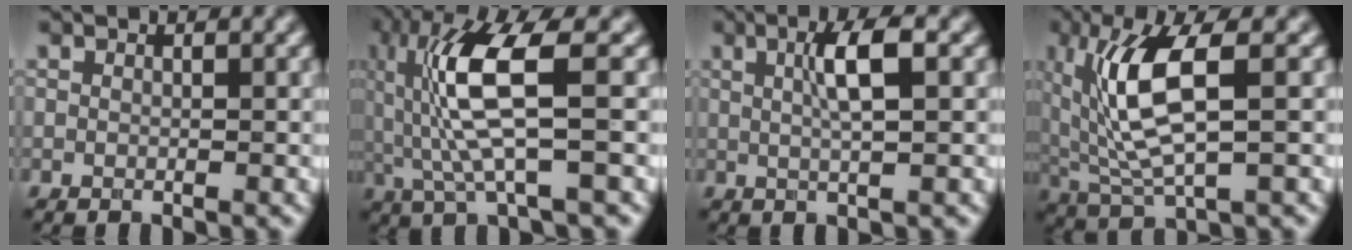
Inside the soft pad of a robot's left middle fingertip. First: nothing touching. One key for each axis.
{"total": 8.1, "fx": 0.7, "fy": 2.0, "fz": 7.8, "tx": -0.171, "ty": -0.001, "tz": 0.023}
{"total": 3.8, "fx": 0.7, "fy": 0.8, "fz": 3.7, "tx": -0.063, "ty": 0.010, "tz": 0.011}
{"total": 8.0, "fx": 1.5, "fy": 2.7, "fz": 7.3, "tx": -0.156, "ty": -0.004, "tz": 0.034}